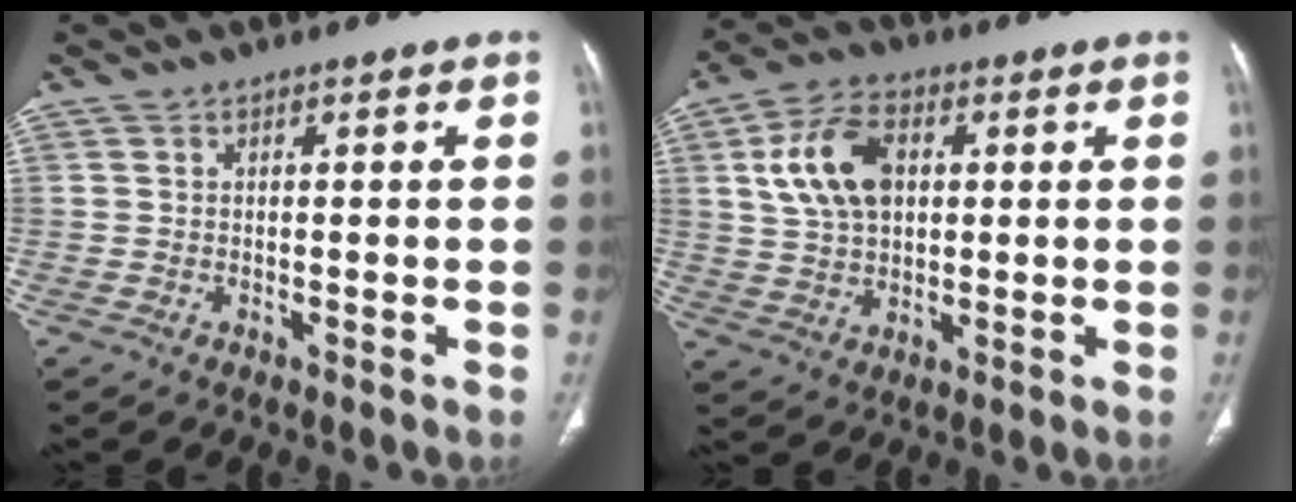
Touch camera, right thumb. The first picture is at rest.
{"total": 10.9, "force": [3.6, 5.7, 8.6], "torque": [-0.172, -0.004, 0.074]}